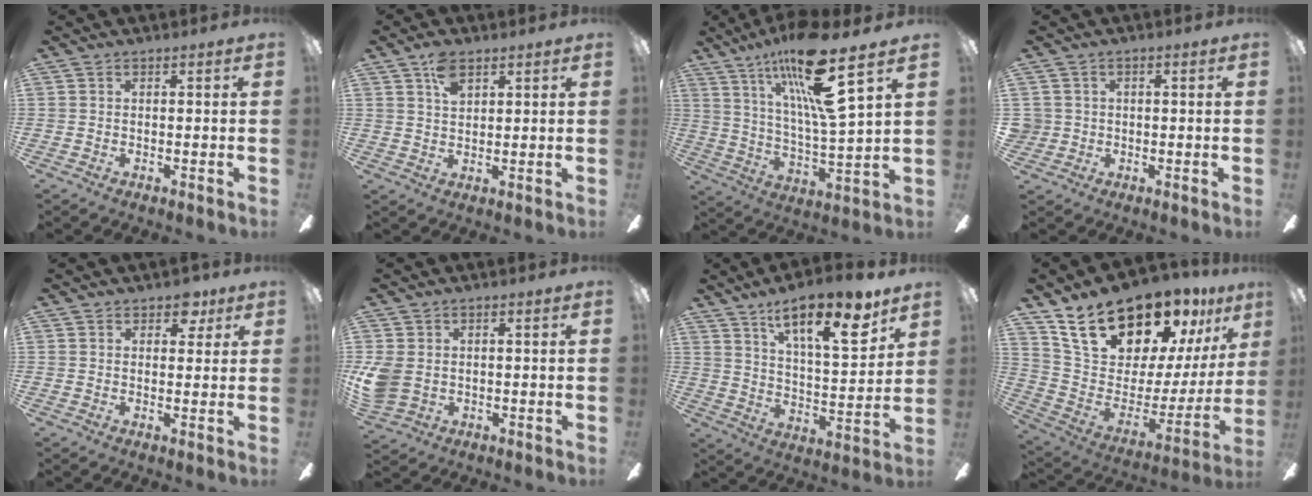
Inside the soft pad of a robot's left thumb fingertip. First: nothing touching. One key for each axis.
{"total": 5.3, "fx": 3.0, "fy": 2.8, "fz": 3.3, "tx": -0.057, "ty": -0.002, "tz": 0.052}
{"total": 19.8, "fx": 12.6, "fy": 3.2, "fz": 14.9, "tx": -0.275, "ty": -0.058, "tz": 0.193}
{"total": 2.6, "fx": 0.1, "fy": 2.6, "fz": 0.3, "tx": -0.010, "ty": 0.006, "tz": 0.003}
{"total": 4.6, "fx": 2.9, "fy": 2.8, "fz": 2.1, "tx": -0.016, "ty": -0.003, "tz": 0.047}
{"total": 6.4, "fx": 0.1, "fy": 5.0, "fz": 4.0, "tx": -0.104, "ty": 0.005, "tz": 0.004}
{"total": 18.0, "fx": 12.5, "fy": 5.7, "fz": 11.6, "tx": -0.177, "ty": -0.072, "tz": 0.202}
{"total": 23.1, "fx": 18.4, "fy": 9.7, "fz": 10.0, "tx": -0.176, "ty": -0.126, "tz": 0.338}